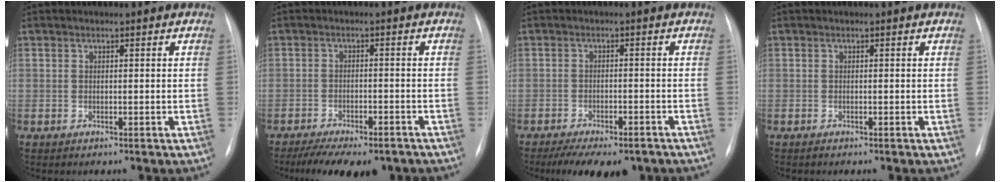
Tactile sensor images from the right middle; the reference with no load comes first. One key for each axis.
{"total": 12.8, "fx": -10.2, "fy": 4.3, "fz": 6.5, "tx": -0.112, "ty": -0.006, "tz": -0.140}
{"total": 12.2, "fx": -9.4, "fy": 4.6, "fz": 6.2, "tx": -0.099, "ty": -0.005, "tz": -0.126}
{"total": 0.0}